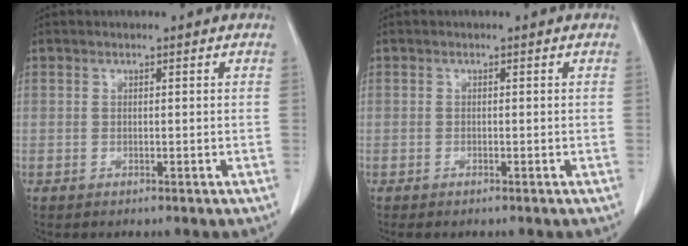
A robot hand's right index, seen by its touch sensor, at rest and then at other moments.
{"total": 0.7, "force": [-0.6, 0.0, 0.4], "torque": [-0.010, -0.001, -0.007]}